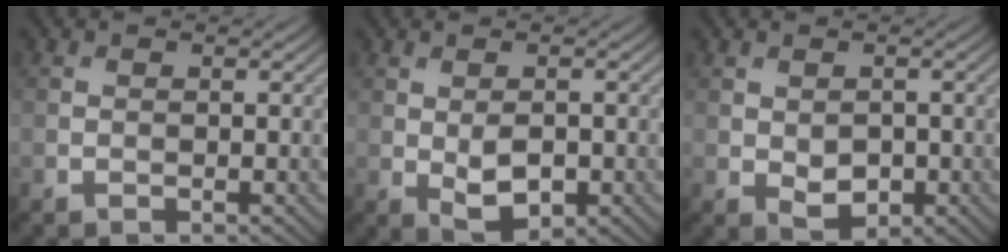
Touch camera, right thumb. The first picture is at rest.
{"total": 3.9, "force": [-0.6, 2.0, 3.3], "torque": [-0.065, -0.007, -0.005]}
{"total": 3.1, "force": [-0.6, 2.1, 2.3], "torque": [-0.044, -0.010, -0.004]}